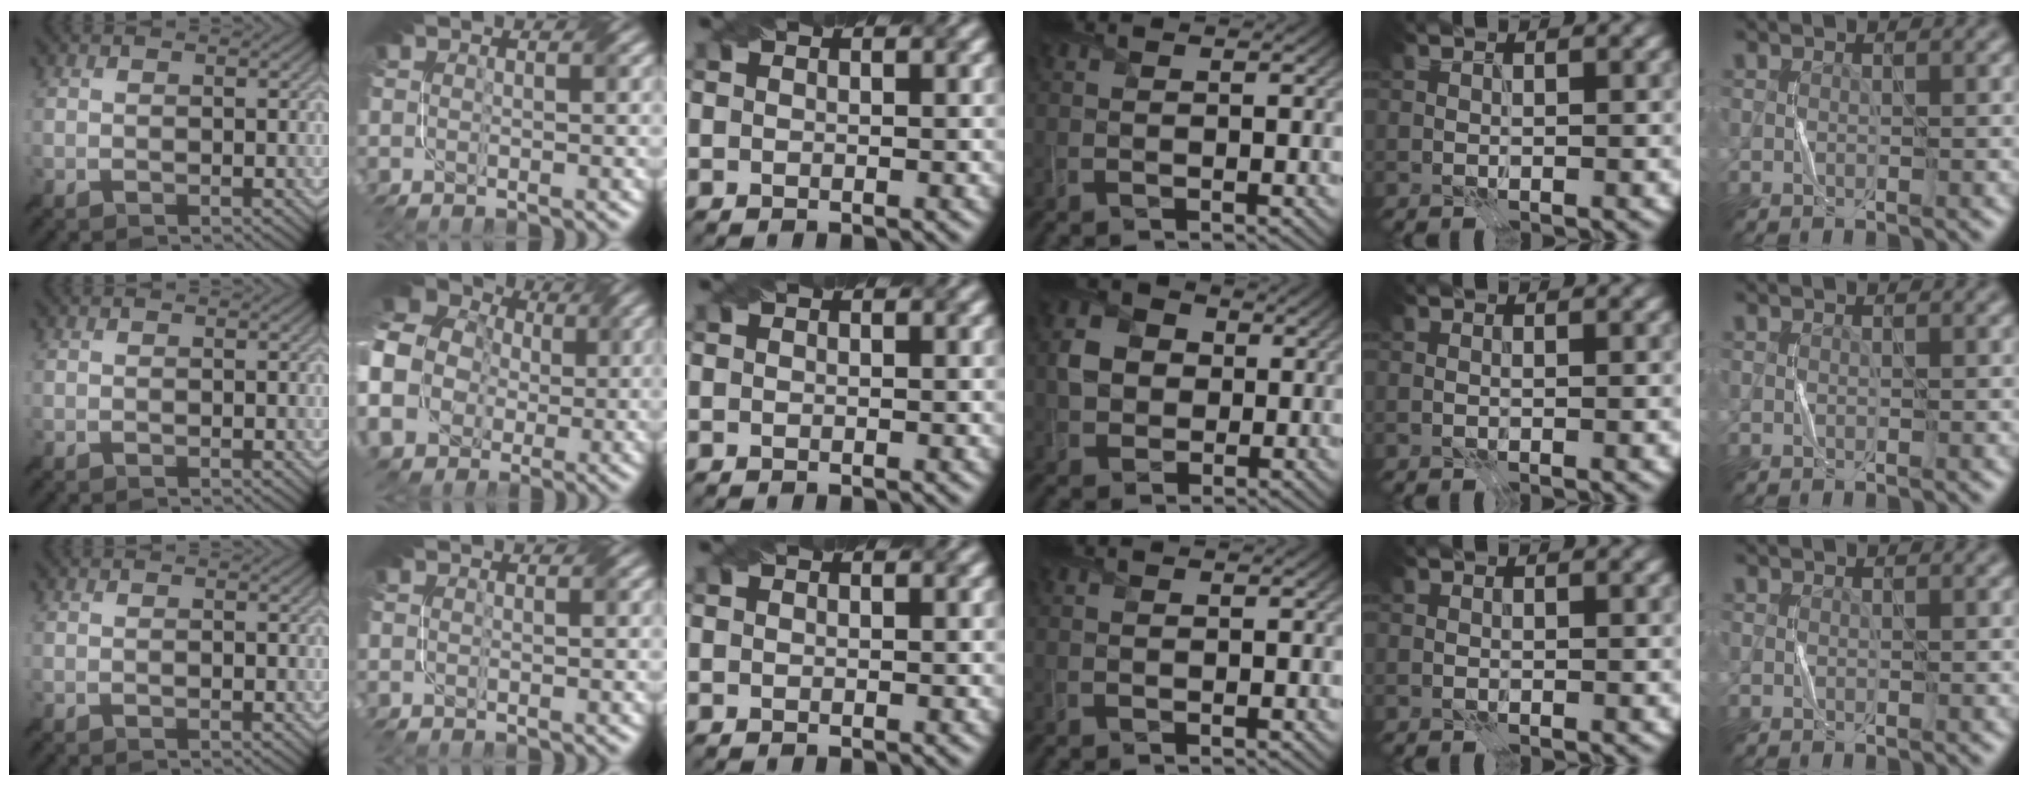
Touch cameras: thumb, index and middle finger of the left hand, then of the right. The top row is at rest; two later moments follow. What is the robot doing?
{"motion": "fold", "object": "bubble wrap"}